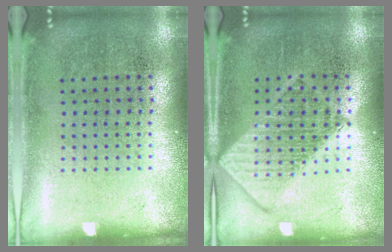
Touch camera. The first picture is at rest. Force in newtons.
{"total": 2.0, "press": 1.9, "slide": 0.2}